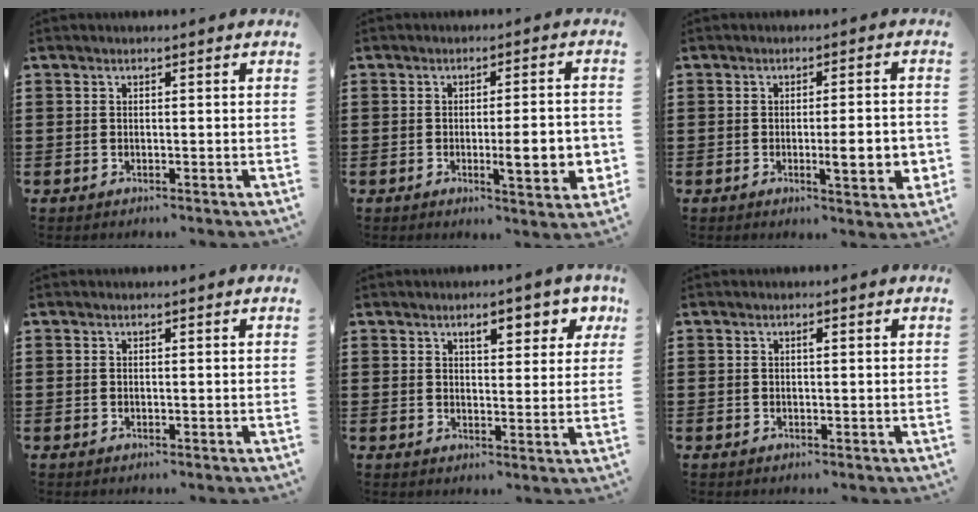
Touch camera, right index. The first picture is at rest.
{"total": 7.4, "force": [-1.4, 1.4, 7.2], "torque": [-0.099, -0.012, -0.022]}
{"total": 6.4, "force": [-1.3, 1.0, 6.2], "torque": [-0.083, -0.011, -0.022]}
{"total": 0.0}
{"total": 4.9, "force": [2.8, 2.0, 3.5], "torque": [-0.046, -0.003, 0.038]}
{"total": 0.6, "force": [0.2, 0.1, 0.6], "torque": [-0.013, -0.001, 0.004]}